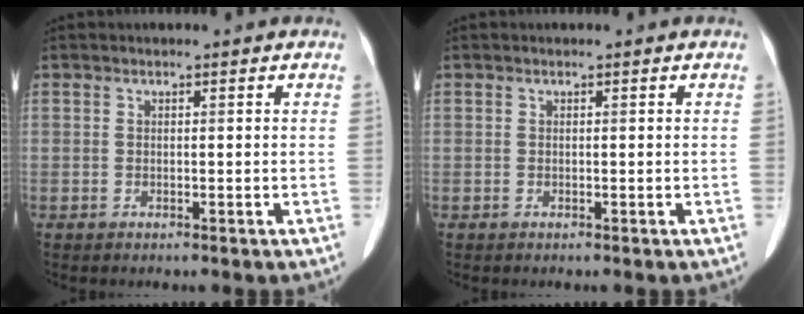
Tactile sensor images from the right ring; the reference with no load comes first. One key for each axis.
{"total": 0.0}